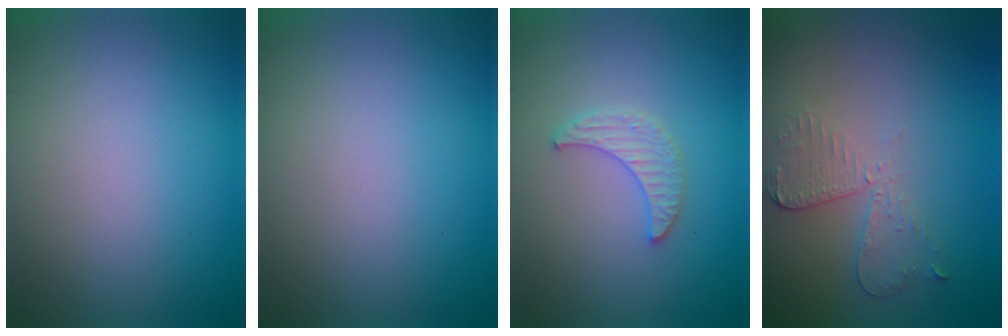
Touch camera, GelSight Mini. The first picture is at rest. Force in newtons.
{"total": 0.0}
{"total": 2.2, "press": 2.2, "slide": 0.5}
{"total": 2.9, "press": 2.6, "slide": 1.4}